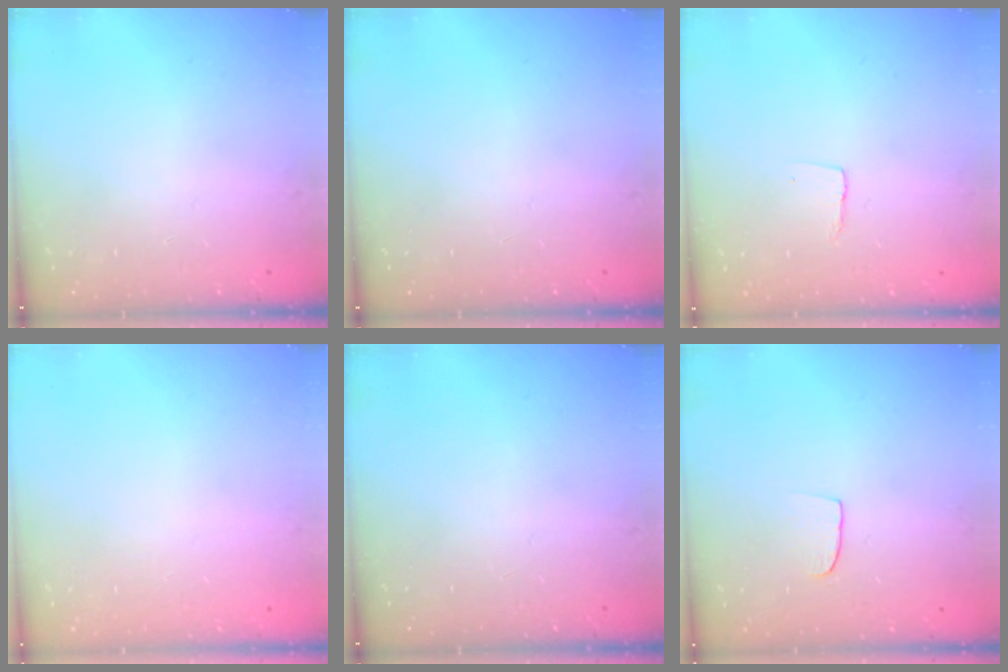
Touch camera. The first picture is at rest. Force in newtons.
{"total": 0.0}
{"total": 3.8, "press": 3.8, "slide": 0.3}
{"total": 0.0}
{"total": 0.0}
{"total": 5.5, "press": 5.4, "slide": 0.5}